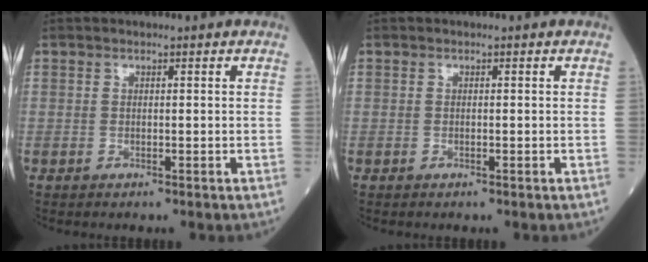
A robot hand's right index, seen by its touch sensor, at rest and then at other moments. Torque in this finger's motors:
{"motor_torque": [0.06, 0.02, 0.03, -0.01]}